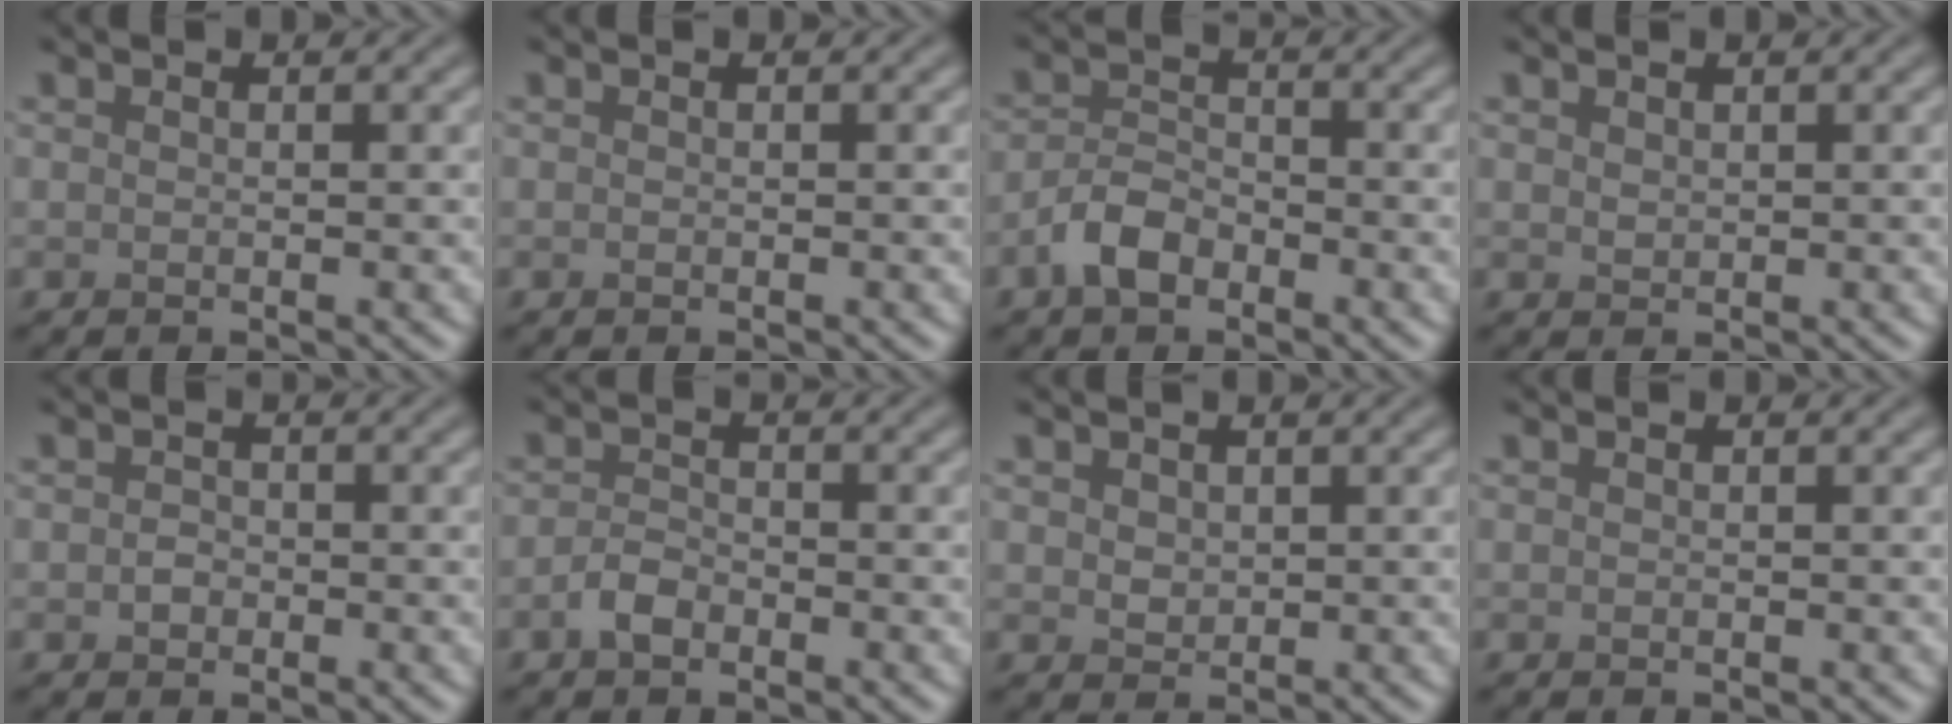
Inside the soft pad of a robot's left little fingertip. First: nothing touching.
{"total": 0.0}
{"total": 3.0, "force": [-1.9, 1.6, 1.7], "torque": [-0.034, 0.007, -0.043]}
{"total": 0.7, "force": [0.5, 0.5, 0.2], "torque": [-0.007, -0.001, 0.013]}
{"total": 1.1, "force": [-0.3, 1.0, 0.5], "torque": [-0.007, -0.004, -0.009]}
{"total": 1.9, "force": [-1.1, 1.0, 1.1], "torque": [-0.021, 0.004, -0.026]}
{"total": 1.3, "force": [0.6, 1.0, 0.5], "torque": [-0.011, -0.002, 0.015]}
{"total": 0.0}